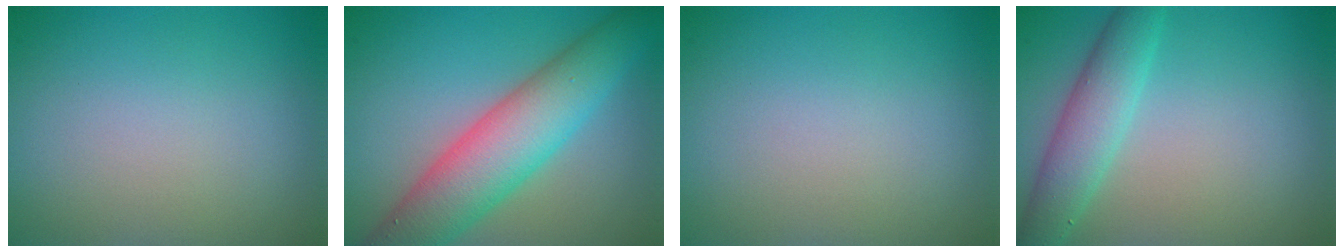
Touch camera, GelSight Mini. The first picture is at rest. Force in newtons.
{"total": 8.4, "press": 8.4, "slide": 0.3}
{"total": 0.0}
{"total": 4.0, "press": 4.0, "slide": 0.4}